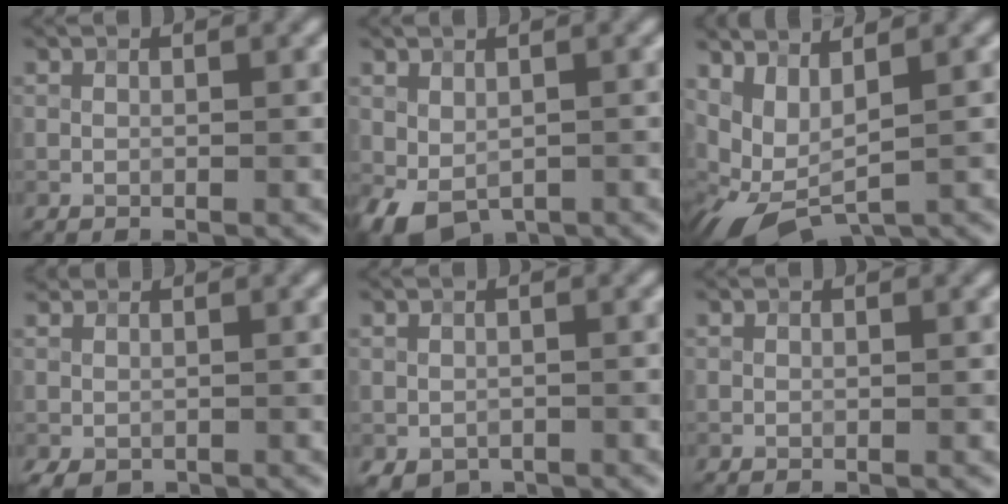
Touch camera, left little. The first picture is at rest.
{"total": 3.6, "force": [-1.1, 2.4, 2.5], "torque": [-0.045, -0.006, -0.014]}
{"total": 6.1, "force": [0.0, 3.2, 5.2], "torque": [-0.125, -0.009, 0.007]}
{"total": 1.9, "force": [0.0, 1.6, 0.9], "torque": [-0.017, 0.001, 0.000]}
{"total": 1.7, "force": [-1.0, 1.2, 0.7], "torque": [-0.013, -0.007, -0.017]}
{"total": 0.0}